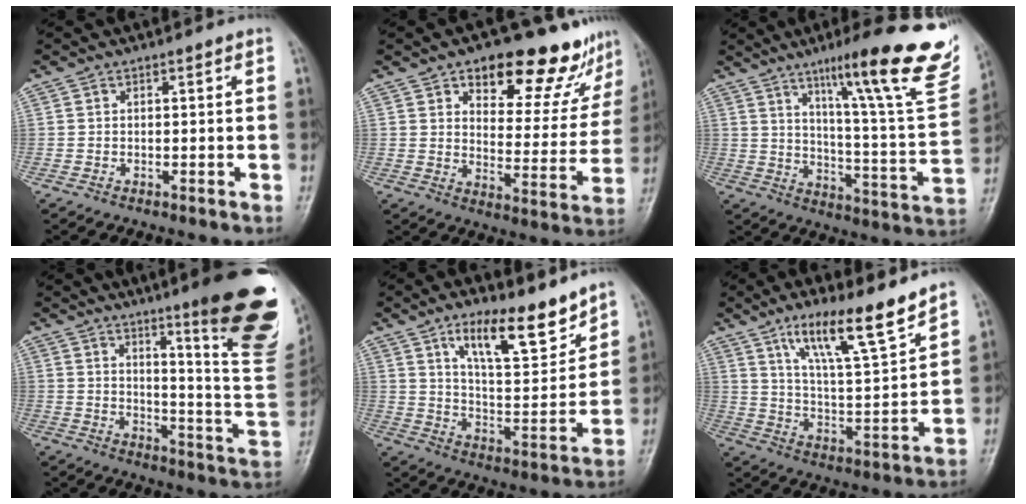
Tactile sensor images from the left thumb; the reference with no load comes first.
{"total": 18.3, "force": [12.8, 8.1, 10.2], "torque": [-0.071, -0.069, 0.169]}
{"total": 25.8, "force": [15.8, 3.7, 20.1], "torque": [-0.261, -0.062, 0.227]}
{"total": 24.0, "force": [13.2, 3.7, 19.8], "torque": [-0.210, -0.074, 0.179]}
{"total": 13.8, "force": [9.6, 4.3, 8.9], "torque": [-0.116, -0.071, 0.169]}
{"total": 13.6, "force": [9.7, 1.8, 9.4], "torque": [-0.152, -0.062, 0.176]}